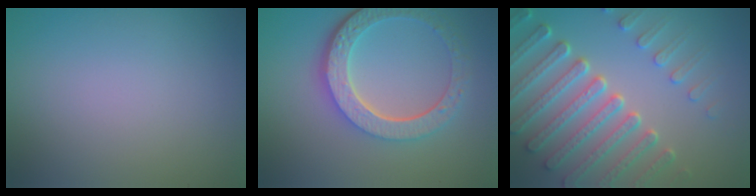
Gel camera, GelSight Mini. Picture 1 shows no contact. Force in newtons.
{"total": 6.4, "press": 4.7, "slide": 4.3}
{"total": 7.3, "press": 5.7, "slide": 4.6}